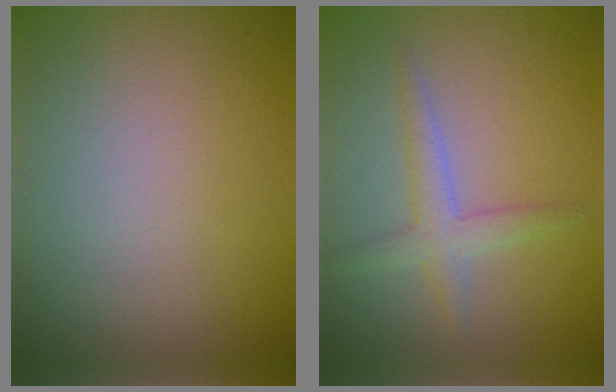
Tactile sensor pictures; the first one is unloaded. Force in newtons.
{"total": 2.4, "press": 2.4, "slide": 0.1}